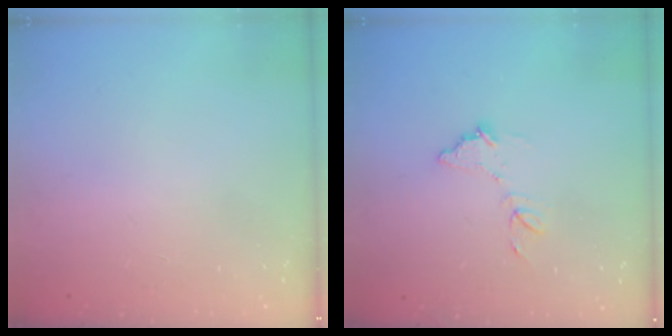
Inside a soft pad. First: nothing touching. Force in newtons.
{"total": 8.4, "press": 8.4, "slide": 0.2}